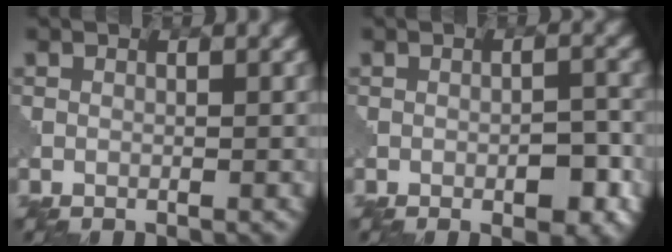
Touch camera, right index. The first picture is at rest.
{"total": 3.3, "force": [-1.4, 1.3, 2.7], "torque": [-0.037, 0.003, -0.020]}